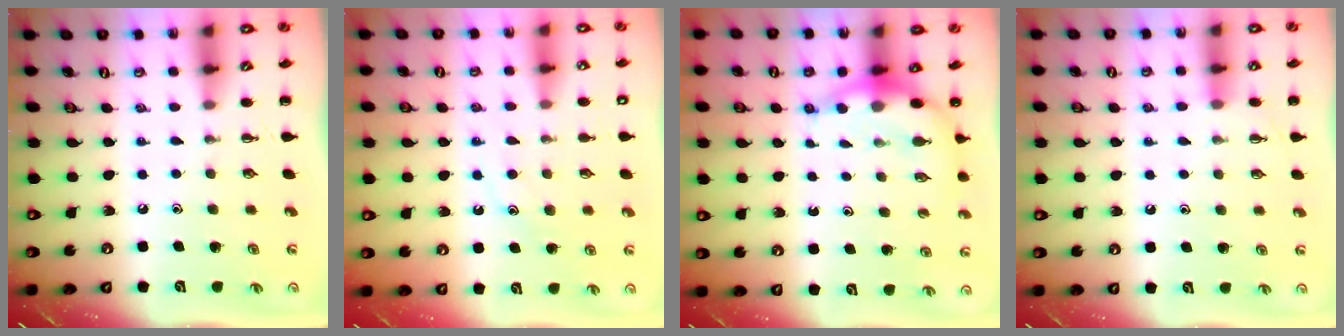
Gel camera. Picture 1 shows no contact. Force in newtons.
{"total": 10.9, "press": 10.9, "slide": 1.0}
{"total": 6.7, "press": 6.5, "slide": 1.9}
{"total": 5.4, "press": 5.1, "slide": 1.8}